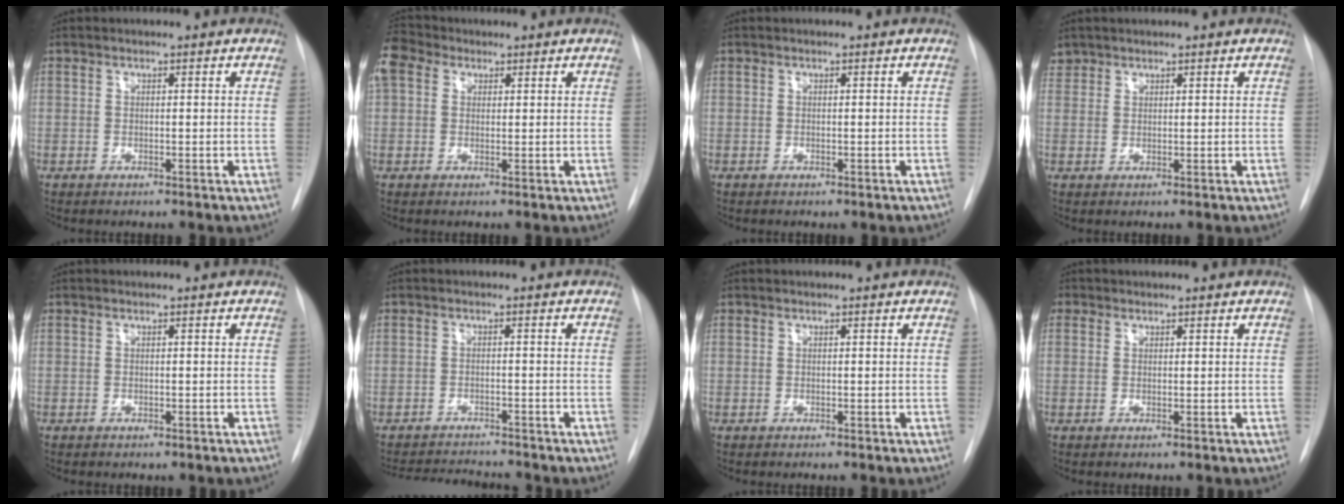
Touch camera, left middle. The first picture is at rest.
{"total": 6.5, "force": [3.4, 4.6, 3.1], "torque": [-0.088, 0.038, 0.070]}
{"total": 0.0}
{"total": 1.9, "force": [1.5, 1.1, -0.2], "torque": [0.007, 0.011, 0.027]}
{"total": 0.6, "force": [-0.5, 0.2, 0.3], "torque": [-0.008, -0.001, -0.006]}
{"total": 6.7, "force": [-6.6, 0.3, 1.4], "torque": [-0.019, -0.004, -0.100]}
{"total": 0.0}
{"total": 1.1, "force": [0.5, 1.0, 0.1], "torque": [0.008, 0.002, 0.004]}